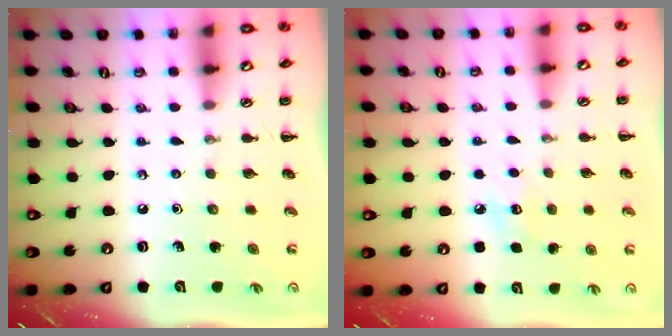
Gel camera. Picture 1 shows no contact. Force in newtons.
{"total": 6.4, "press": 6.1, "slide": 1.8}